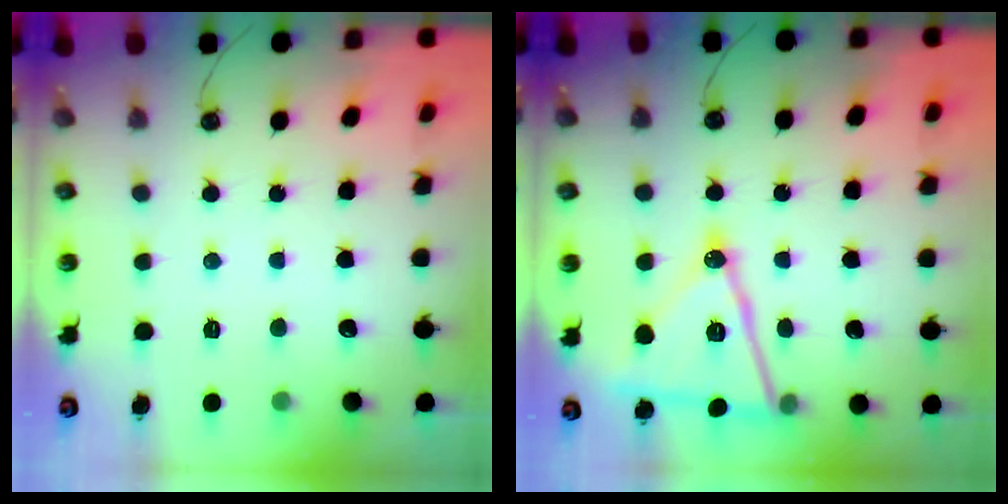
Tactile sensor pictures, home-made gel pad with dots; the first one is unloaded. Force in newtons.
{"total": 17.3, "press": 16.9, "slide": 3.6}